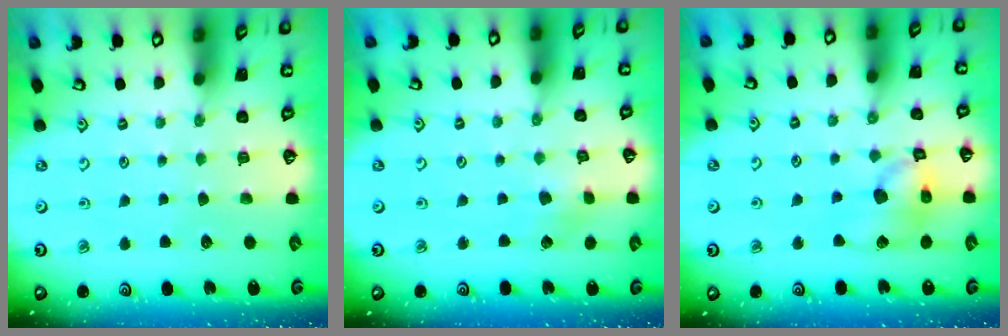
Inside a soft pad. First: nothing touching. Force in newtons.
{"total": 2.8, "press": 2.8, "slide": 0.4}
{"total": 13.7, "press": 13.6, "slide": 1.8}